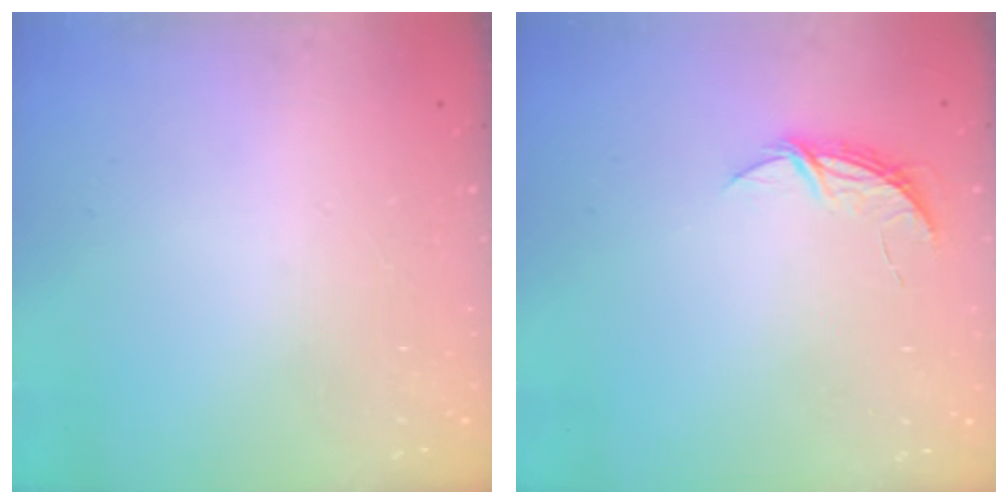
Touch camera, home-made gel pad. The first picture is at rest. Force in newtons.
{"total": 5.0, "press": 5.0, "slide": 0.4}